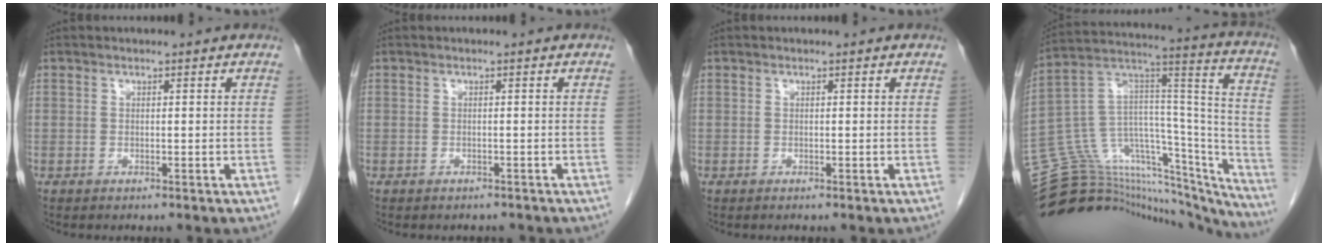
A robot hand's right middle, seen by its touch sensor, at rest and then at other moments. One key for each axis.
{"total": 1.7, "fx": -1.6, "fy": 0.7, "fz": 0.3, "tx": -0.013, "ty": -0.002, "tz": -0.020}
{"total": 0.0}
{"total": 36.0, "fx": -32.7, "fy": 9.4, "fz": 11.8, "tx": -0.146, "ty": 0.041, "tz": -0.453}